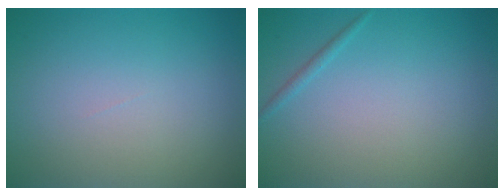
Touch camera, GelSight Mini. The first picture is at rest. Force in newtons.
{"total": 0.6, "press": 0.6, "slide": 0.0}